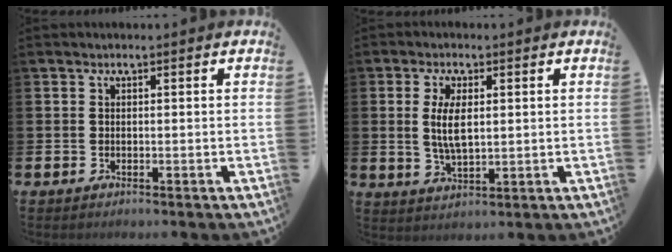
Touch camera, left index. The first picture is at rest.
{"total": 5.1, "force": [1.2, 2.1, 4.5], "torque": [-0.076, -0.001, 0.017]}